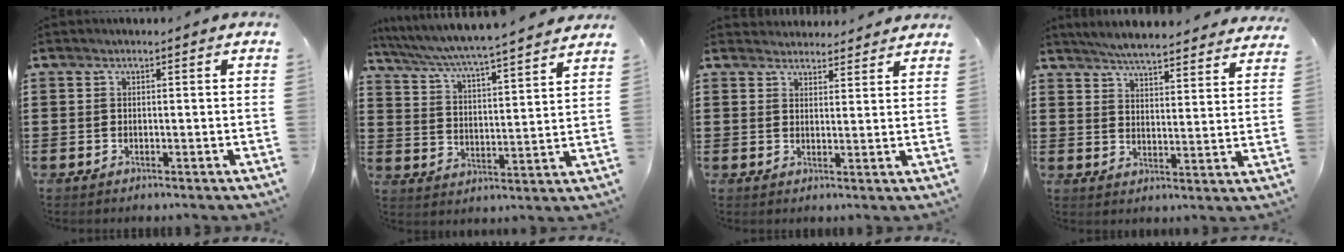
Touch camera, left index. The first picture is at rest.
{"total": 4.3, "force": [4.0, -0.6, 1.4], "torque": [-0.049, -0.036, 0.061]}
{"total": 3.1, "force": [3.0, 0.6, -0.1], "torque": [-0.009, -0.009, 0.057]}
{"total": 4.8, "force": [4.8, -0.4, 0.8], "torque": [-0.037, -0.029, 0.082]}